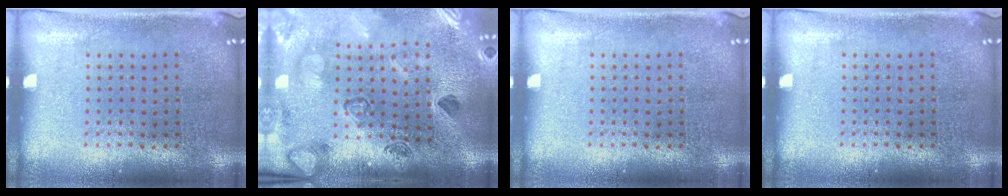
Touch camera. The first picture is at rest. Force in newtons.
{"total": 2.5, "press": 2.4, "slide": 0.8}
{"total": 0.0}
{"total": 0.0}